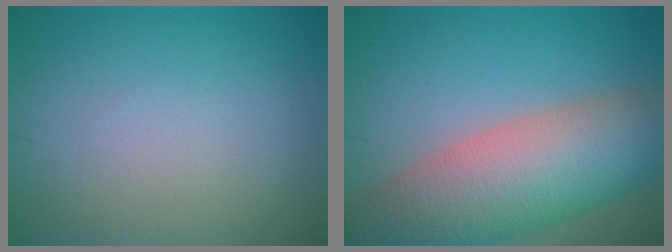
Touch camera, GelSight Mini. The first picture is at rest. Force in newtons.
{"total": 11.5, "press": 11.5, "slide": 0.7}